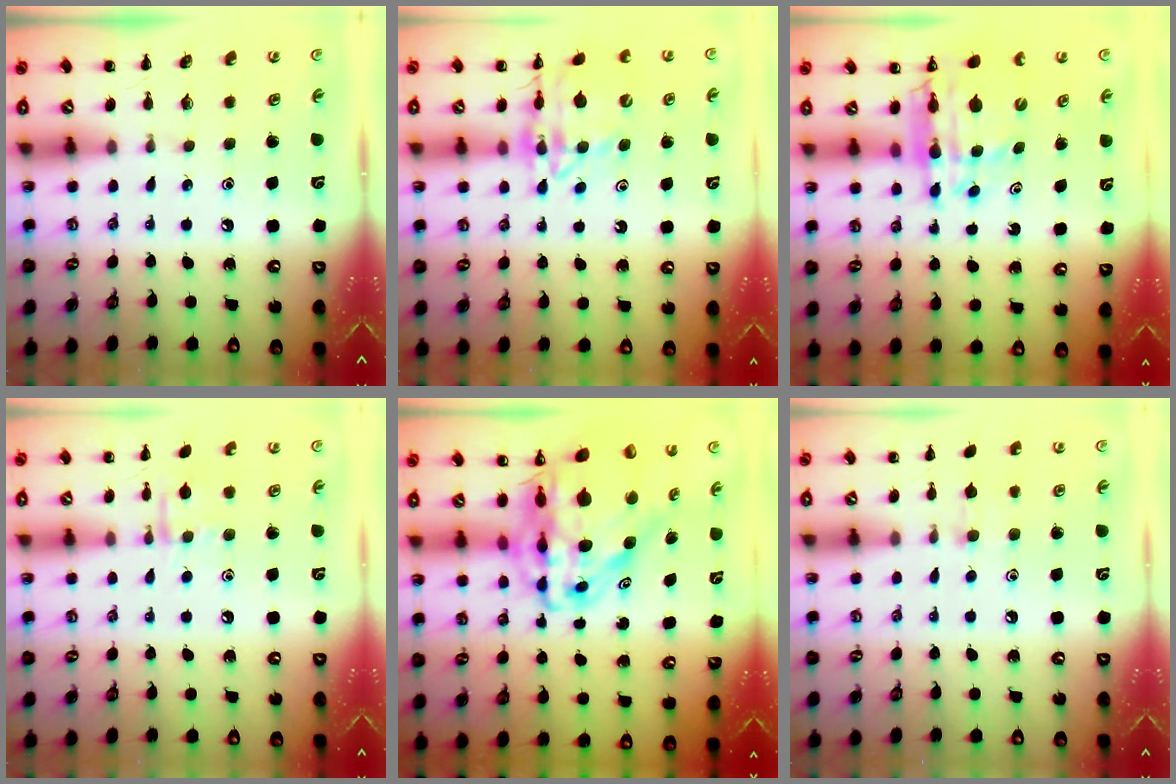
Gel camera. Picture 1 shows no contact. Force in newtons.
{"total": 15.4, "press": 15.2, "slide": 2.1}
{"total": 13.1, "press": 12.5, "slide": 3.7}
{"total": 7.6, "press": 7.5, "slide": 0.6}
{"total": 15.5, "press": 14.8, "slide": 4.6}
{"total": 6.1, "press": 5.7, "slide": 2.3}